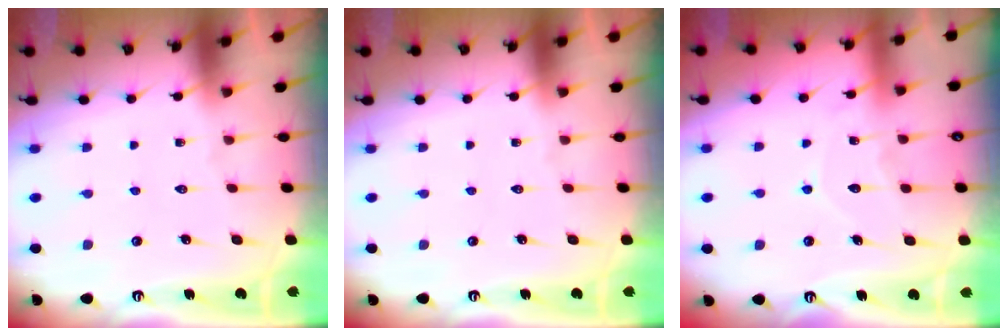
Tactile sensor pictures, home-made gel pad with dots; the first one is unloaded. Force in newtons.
{"total": 0.0}
{"total": 9.1, "press": 9.1, "slide": 0.9}